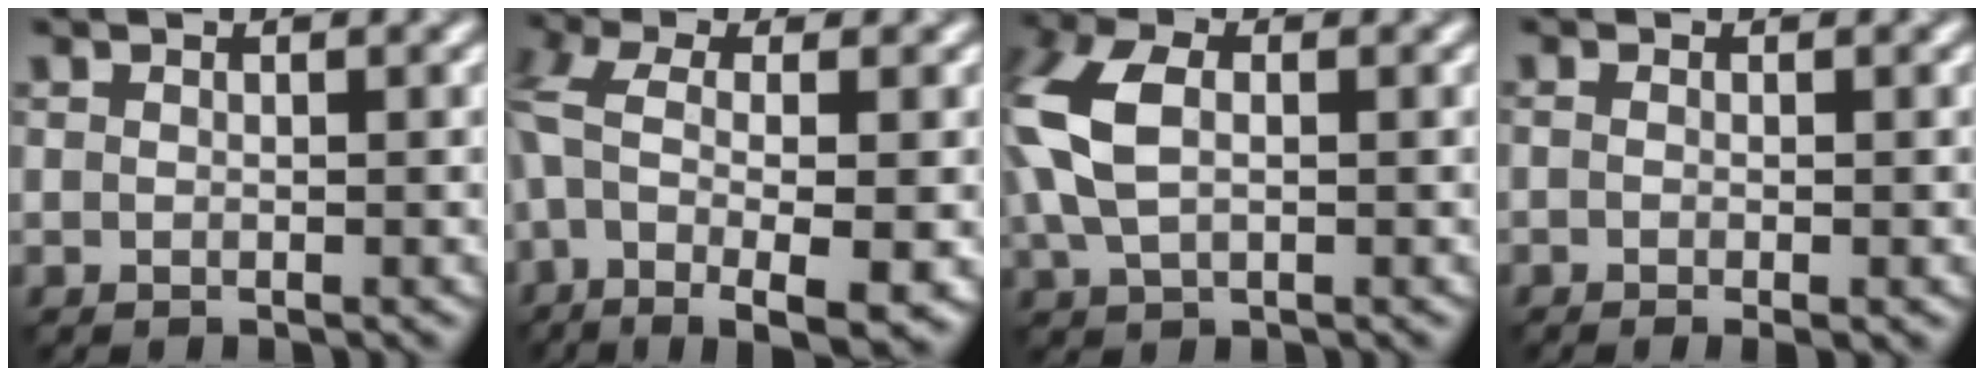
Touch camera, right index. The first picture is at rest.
{"total": 7.4, "force": [-2.6, 2.2, 6.6], "torque": [-0.134, 0.004, -0.035]}
{"total": 6.2, "force": [0.2, 3.8, 4.9], "torque": [-0.143, 0.017, 0.012]}
{"total": 2.4, "force": [-0.6, 0.9, 2.1], "torque": [-0.023, 0.007, -0.008]}